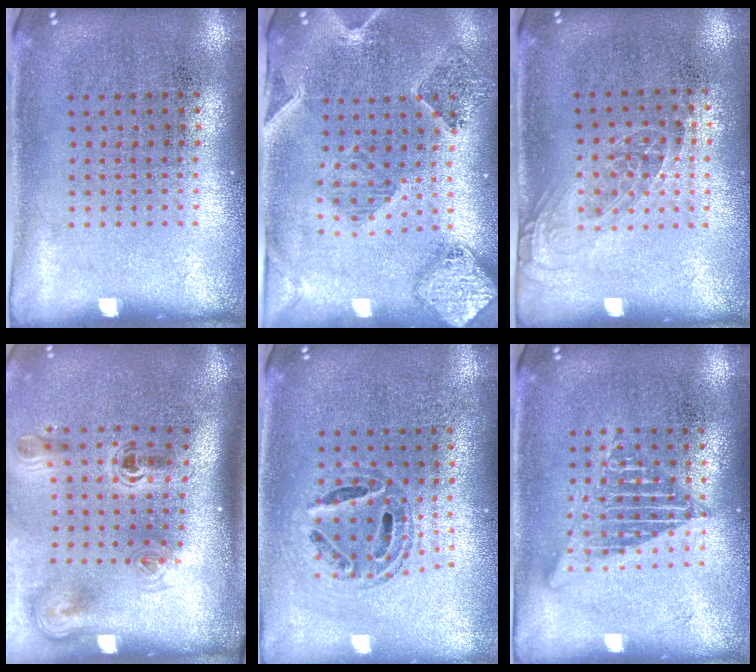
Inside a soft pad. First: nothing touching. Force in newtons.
{"total": 1.6, "press": 1.6, "slide": 0.3}
{"total": 1.1, "press": 0.9, "slide": 0.5}
{"total": 2.4, "press": 1.6, "slide": 1.8}
{"total": 0.6, "press": 0.6, "slide": 0.2}
{"total": 2.6, "press": 2.5, "slide": 0.3}